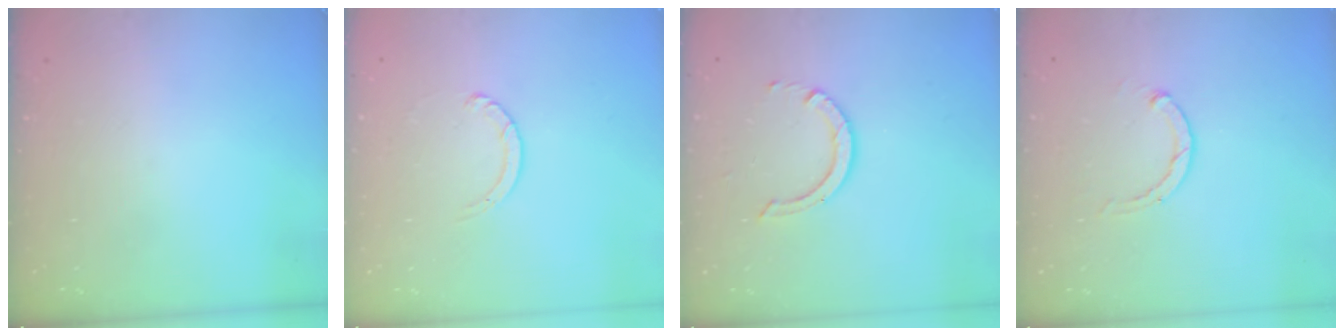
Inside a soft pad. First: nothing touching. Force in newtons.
{"total": 1.3, "press": 1.2, "slide": 0.2}
{"total": 6.3, "press": 6.3, "slide": 0.4}
{"total": 2.8, "press": 2.8, "slide": 0.5}